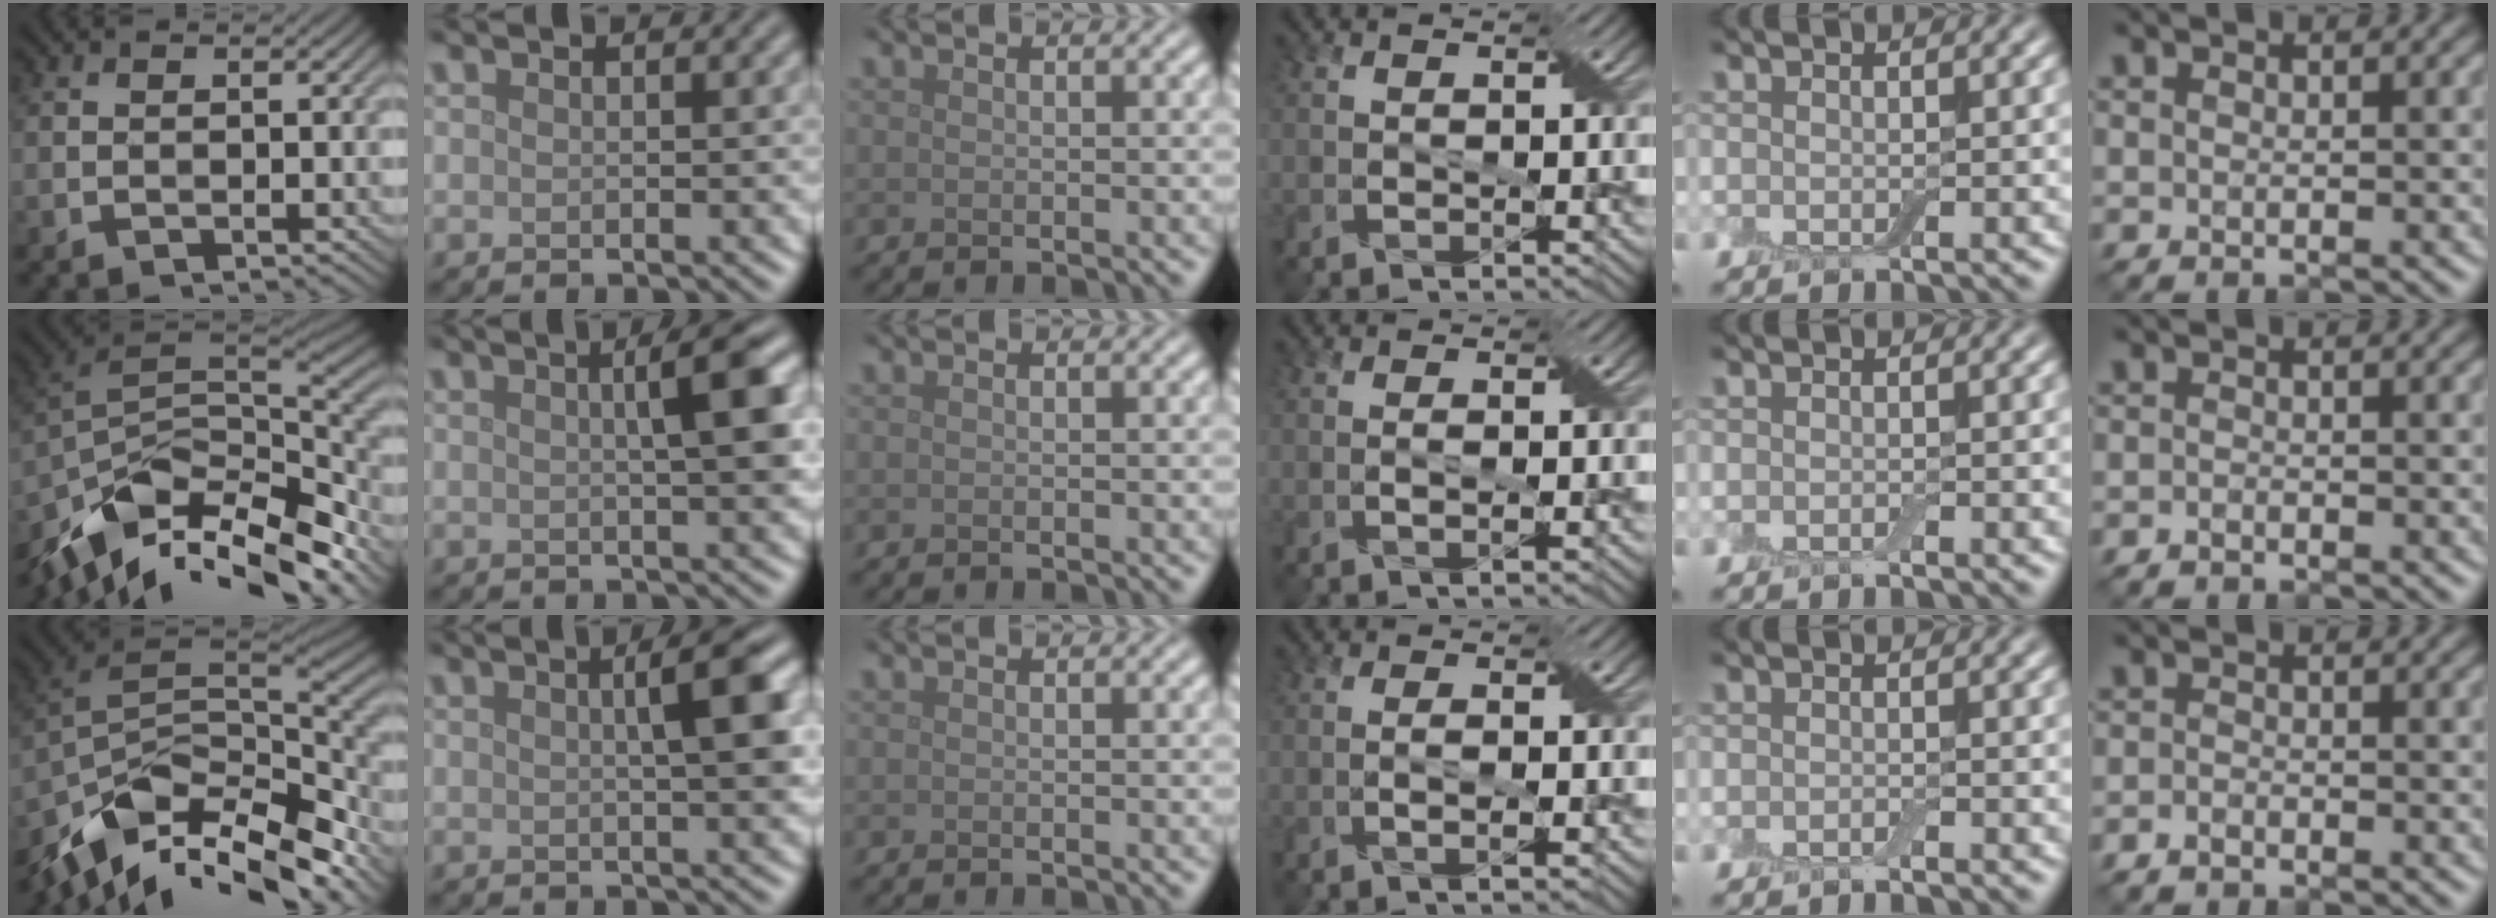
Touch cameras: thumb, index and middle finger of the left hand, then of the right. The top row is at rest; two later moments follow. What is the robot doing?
{"motion": "wrap", "object": "bandage"}